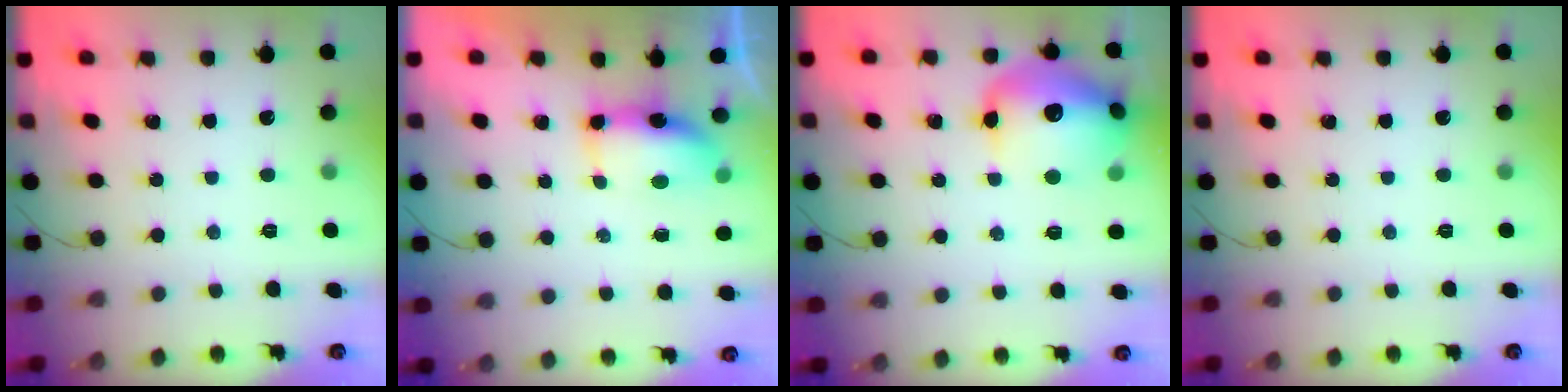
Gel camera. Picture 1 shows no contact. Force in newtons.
{"total": 7.2, "press": 7.0, "slide": 1.8}
{"total": 18.3, "press": 18.2, "slide": 1.6}
{"total": 0.0}